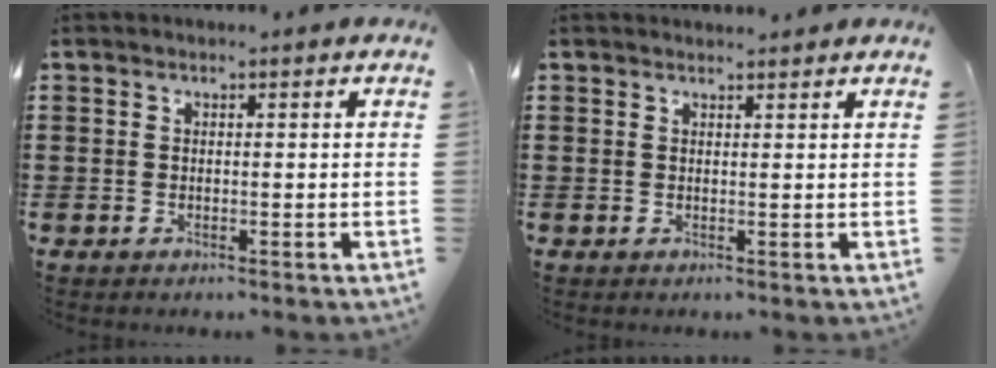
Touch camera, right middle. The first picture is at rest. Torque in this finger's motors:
{"motor_torque": [-0.09, -0.13, -0.12, -0.03]}